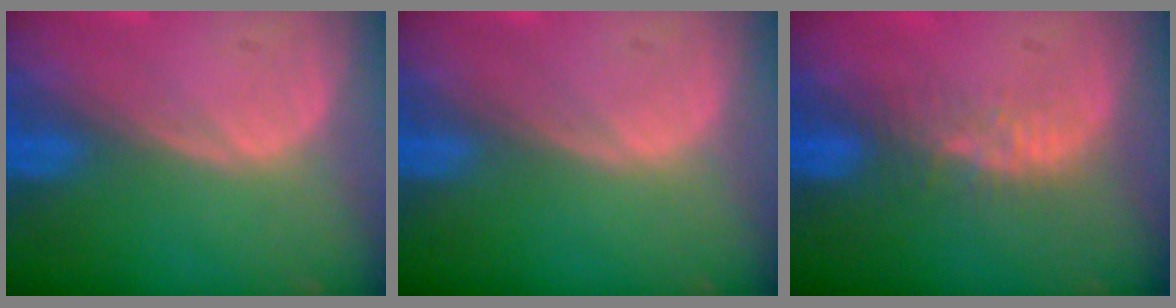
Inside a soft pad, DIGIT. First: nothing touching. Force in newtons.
{"total": 0.0}
{"total": 4.3, "press": 3.6, "slide": 2.3}